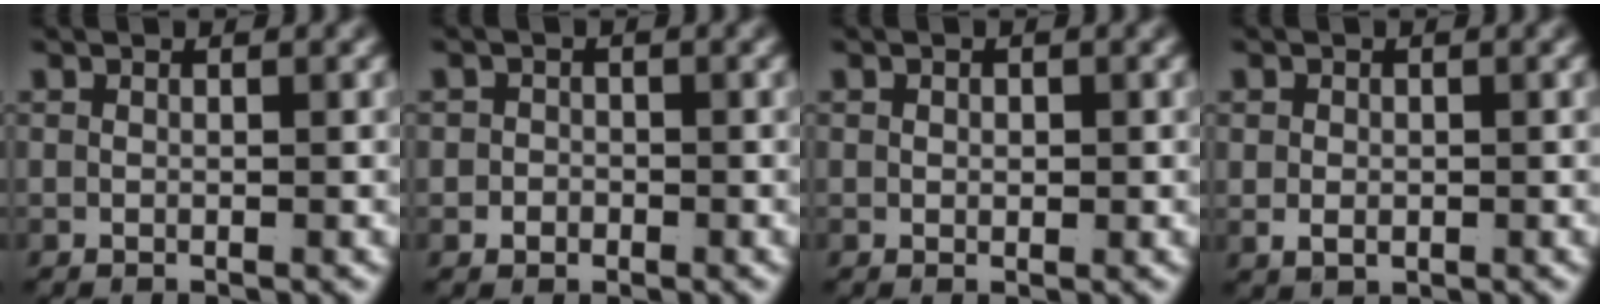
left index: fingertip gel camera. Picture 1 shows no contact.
{"total": 1.4, "force": [-0.7, 1.2, 0.1], "torque": [0.003, -0.007, -0.012]}
{"total": 0.7, "force": [0.0, 0.4, 0.5], "torque": [-0.009, -0.008, 0.005]}
{"total": 1.6, "force": [0.0, 1.3, 1.0], "torque": [-0.022, -0.014, 0.013]}